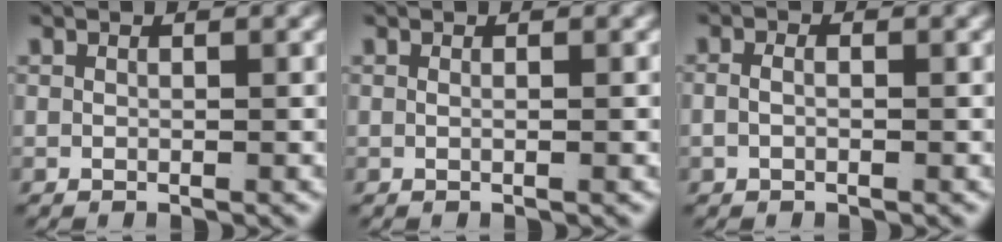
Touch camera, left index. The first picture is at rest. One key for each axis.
{"total": 0.6, "fx": -0.1, "fy": -0.4, "fz": 0.4, "tx": -0.007, "ty": -0.003, "tz": -0.001}
{"total": 1.3, "fx": -0.4, "fy": 0.6, "fz": 1.1, "tx": -0.028, "ty": -0.004, "tz": -0.006}